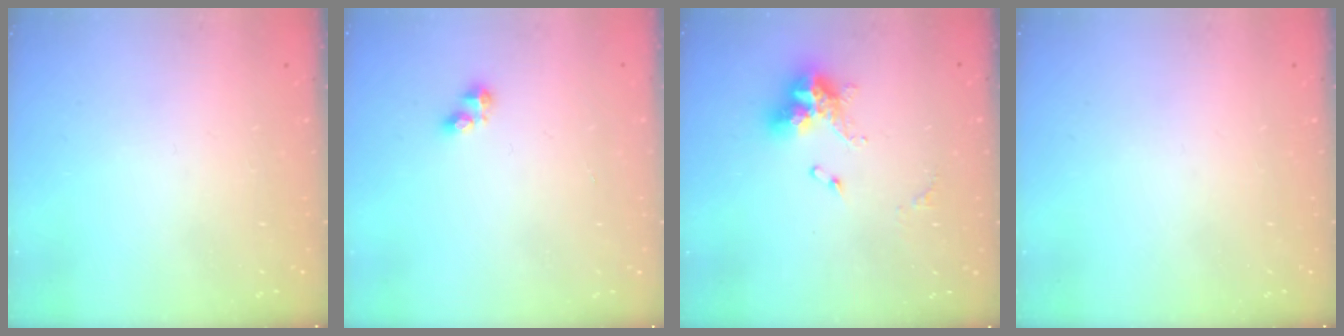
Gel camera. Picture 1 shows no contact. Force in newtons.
{"total": 2.9, "press": 2.8, "slide": 0.4}
{"total": 11.1, "press": 11.0, "slide": 1.3}
{"total": 0.0}